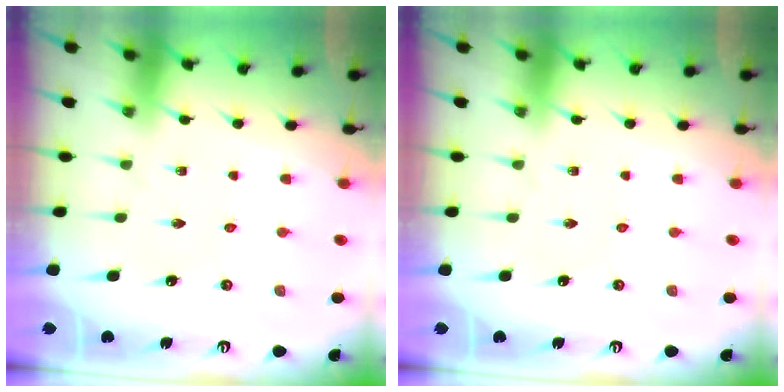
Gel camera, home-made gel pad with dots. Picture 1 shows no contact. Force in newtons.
{"total": 0.0}